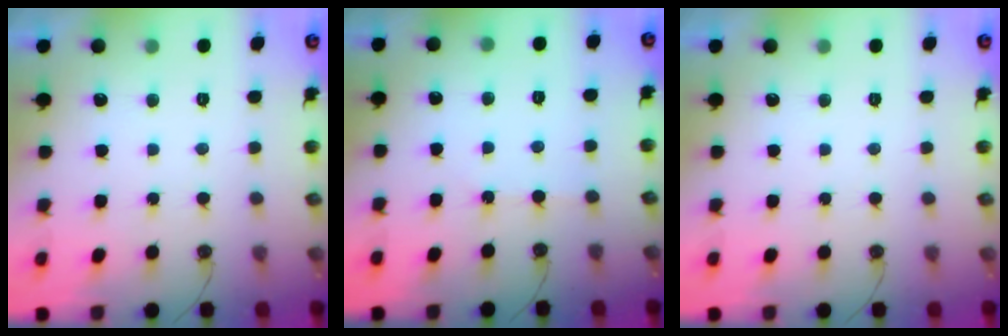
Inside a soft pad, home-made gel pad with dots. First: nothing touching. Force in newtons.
{"total": 1.3, "press": 1.2, "slide": 0.3}
{"total": 0.0}